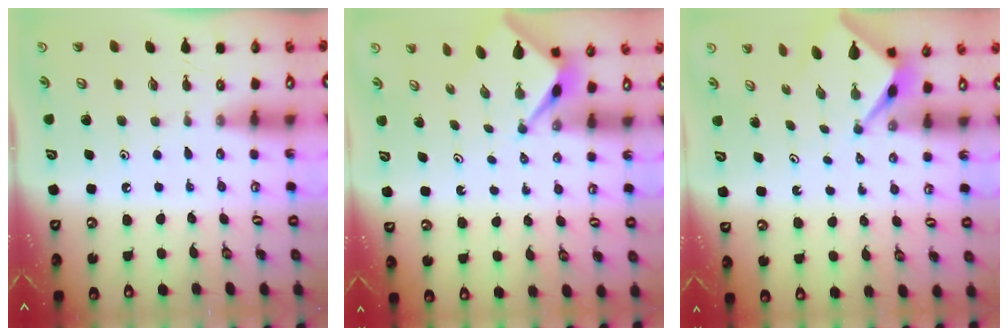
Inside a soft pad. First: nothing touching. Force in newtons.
{"total": 2.5, "press": 2.5, "slide": 0.2}
{"total": 2.7, "press": 2.7, "slide": 0.2}